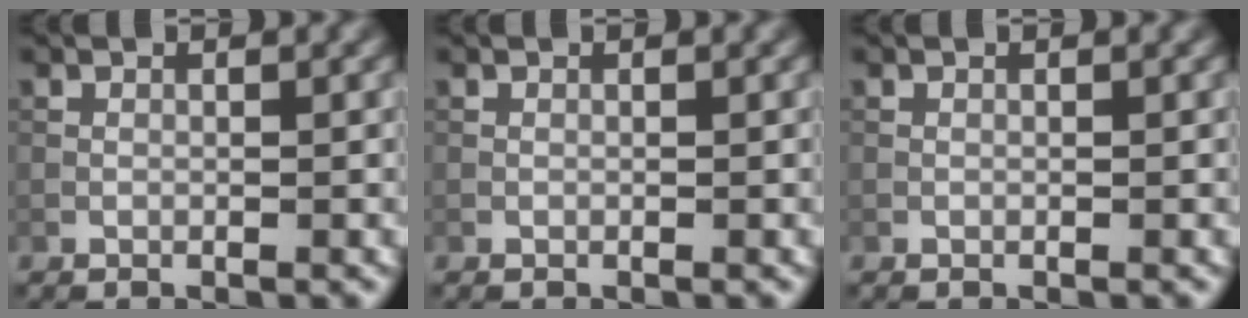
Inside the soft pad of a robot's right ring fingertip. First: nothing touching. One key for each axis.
{"total": 0.0}
{"total": 0.0}